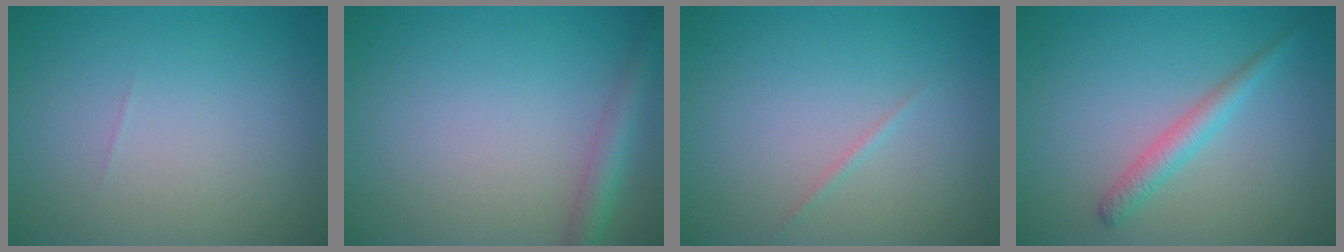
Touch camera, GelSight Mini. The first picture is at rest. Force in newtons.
{"total": 2.7, "press": 2.7, "slide": 0.1}
{"total": 0.6, "press": 0.6, "slide": 0.0}
{"total": 2.2, "press": 2.2, "slide": 0.0}